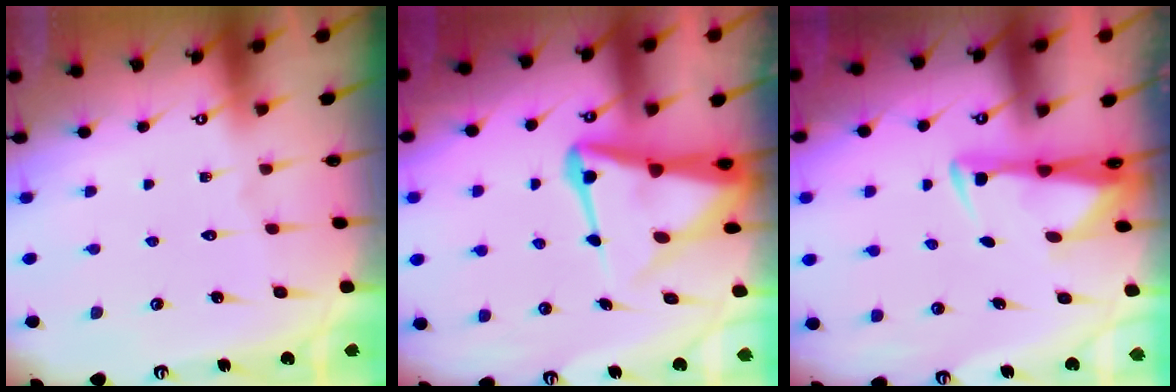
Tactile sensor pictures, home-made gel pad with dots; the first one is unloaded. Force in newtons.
{"total": 10.1, "press": 10.0, "slide": 1.0}
{"total": 2.9, "press": 2.8, "slide": 0.9}